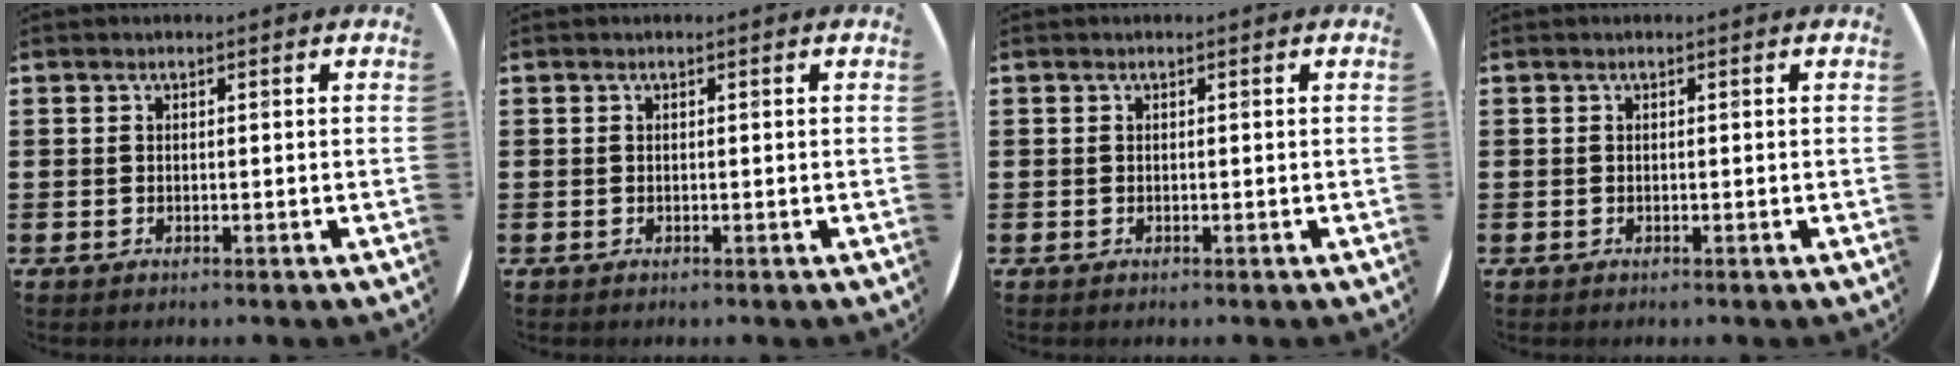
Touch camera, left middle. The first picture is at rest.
{"total": 0.0}
{"total": 0.0}
{"total": 0.0}